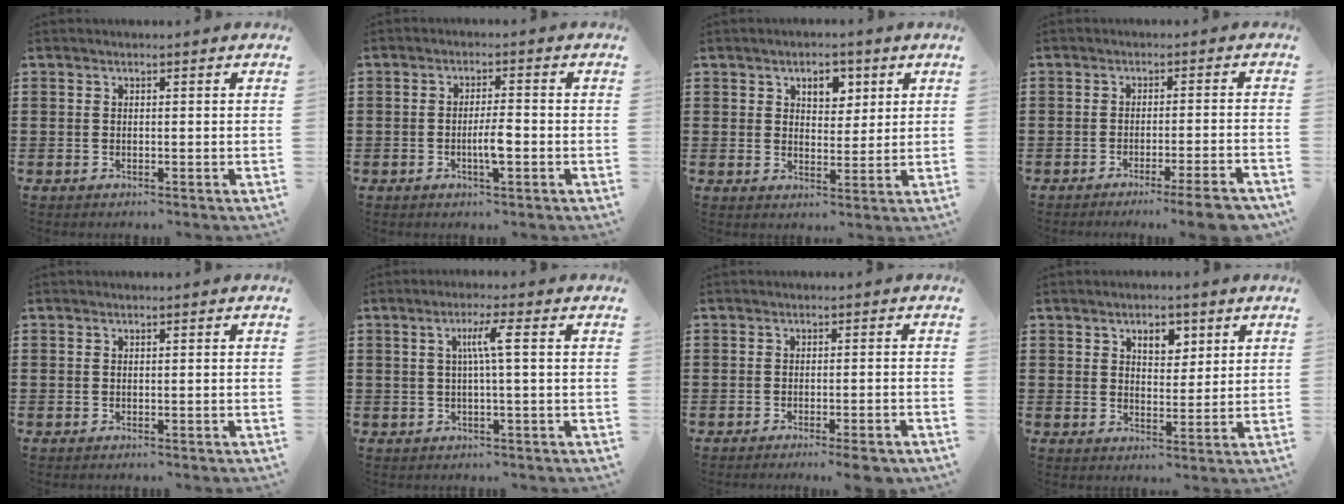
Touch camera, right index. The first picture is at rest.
{"total": 3.8, "force": [-1.0, 0.7, 3.6], "torque": [-0.070, 0.000, -0.022]}
{"total": 4.3, "force": [2.4, 2.7, 2.4], "torque": [-0.041, 0.007, 0.037]}
{"total": 4.7, "force": [-3.6, -0.6, 3.0], "torque": [-0.046, -0.017, -0.064]}
{"total": 0.0}
{"total": 4.4, "force": [0.5, -0.2, 4.4], "torque": [-0.085, 0.001, 0.003]}
{"total": 1.8, "force": [-1.4, -0.3, 1.1], "torque": [-0.019, -0.002, -0.025]}
{"total": 4.2, "force": [2.5, 2.9, 1.8], "torque": [-0.033, 0.008, 0.040]}